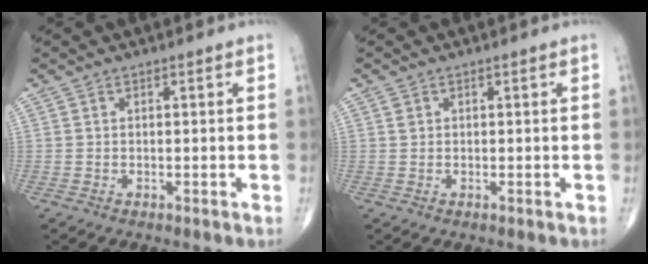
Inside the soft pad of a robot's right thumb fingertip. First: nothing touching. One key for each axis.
{"total": 0.6, "fx": 0.3, "fy": 0.4, "fz": 0.3, "tx": -0.006, "ty": 0.004, "tz": 0.007}